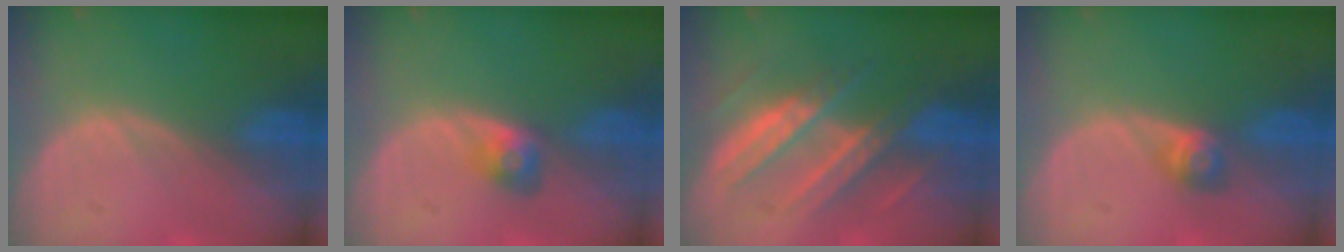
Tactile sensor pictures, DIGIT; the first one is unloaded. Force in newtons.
{"total": 2.9, "press": 2.5, "slide": 1.4}
{"total": 7.8, "press": 7.8, "slide": 0.3}
{"total": 2.8, "press": 2.6, "slide": 1.2}